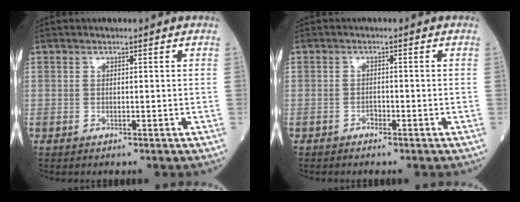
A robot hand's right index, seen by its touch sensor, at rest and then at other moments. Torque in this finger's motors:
{"motor_torque": [0.06, 0.02, 0.01, 0.02]}